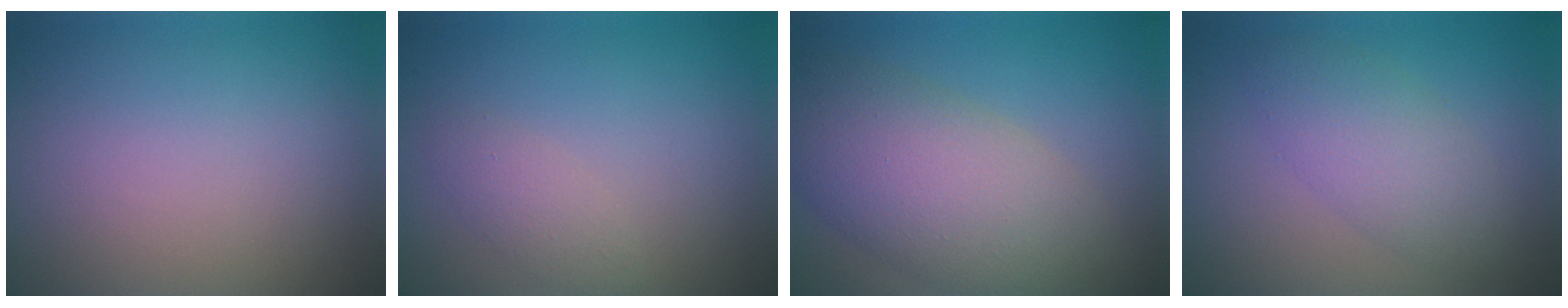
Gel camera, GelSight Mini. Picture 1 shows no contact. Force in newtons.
{"total": 1.5, "press": 1.5, "slide": 0.0}
{"total": 8.8, "press": 8.8, "slide": 0.5}
{"total": 3.8, "press": 3.8, "slide": 0.1}